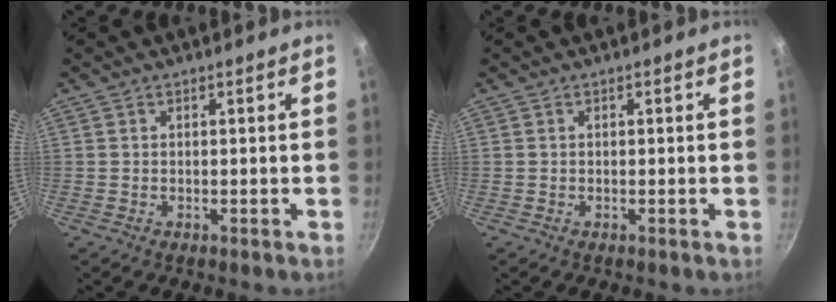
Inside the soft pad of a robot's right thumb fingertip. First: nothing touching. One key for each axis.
{"total": 0.0}